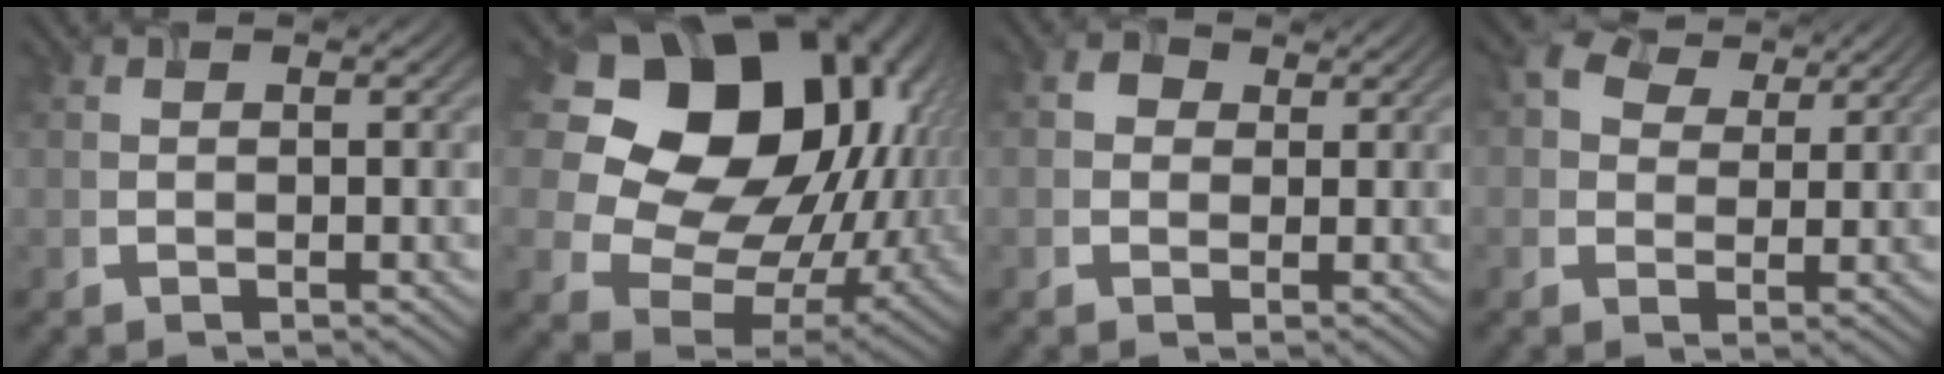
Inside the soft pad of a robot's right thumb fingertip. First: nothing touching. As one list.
[{"total": 21.4, "force": [6.7, 16.7, 11.5], "torque": [-0.259, 0.011, 0.160]}, {"total": 1.3, "force": [0.0, 1.2, -0.4], "torque": [0.009, -0.002, 0.000]}, {"total": 3.8, "force": [2.4, 2.7, 1.2], "torque": [-0.025, 0.003, 0.048]}]